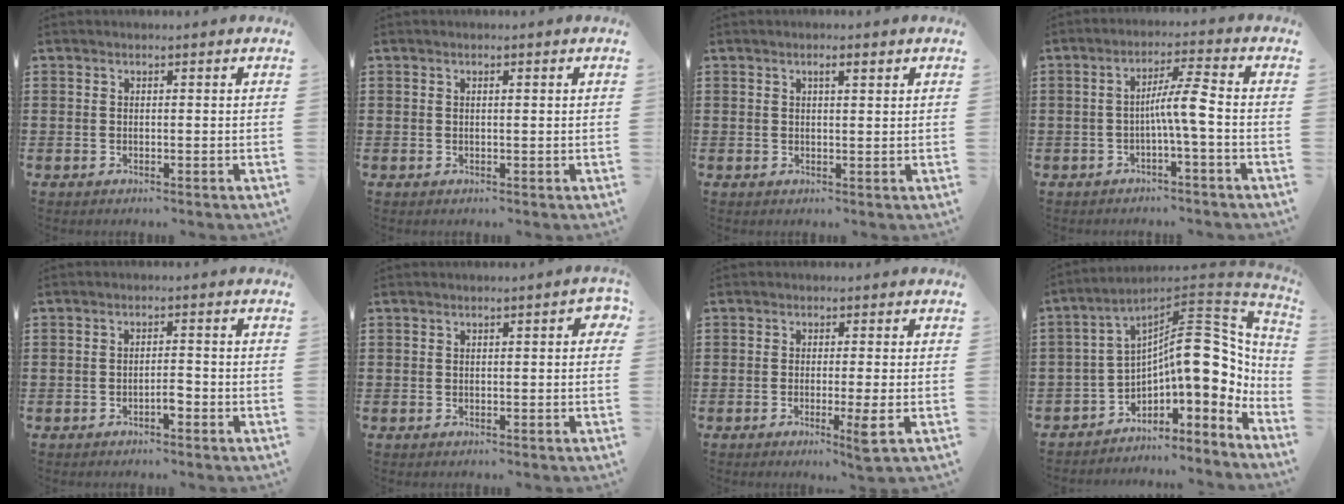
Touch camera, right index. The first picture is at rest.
{"total": 0.6, "force": [0.2, 0.1, 0.6], "torque": [-0.012, 0.000, 0.003]}
{"total": 1.6, "force": [0.7, 0.3, 1.4], "torque": [-0.028, 0.004, 0.010]}
{"total": 5.8, "force": [-1.2, 0.1, 5.6], "torque": [-0.104, 0.003, -0.029]}
{"total": 2.3, "force": [-1.2, 0.6, 1.9], "torque": [-0.034, 0.003, -0.022]}
{"total": 1.0, "force": [0.0, 0.3, 0.9], "torque": [-0.016, 0.003, -0.001]}
{"total": 3.8, "force": [-1.3, -0.5, 3.6], "torque": [-0.063, -0.022, -0.022]}
{"total": 13.6, "force": [1.0, 5.9, 12.3], "torque": [-0.189, -0.014, 0.007]}